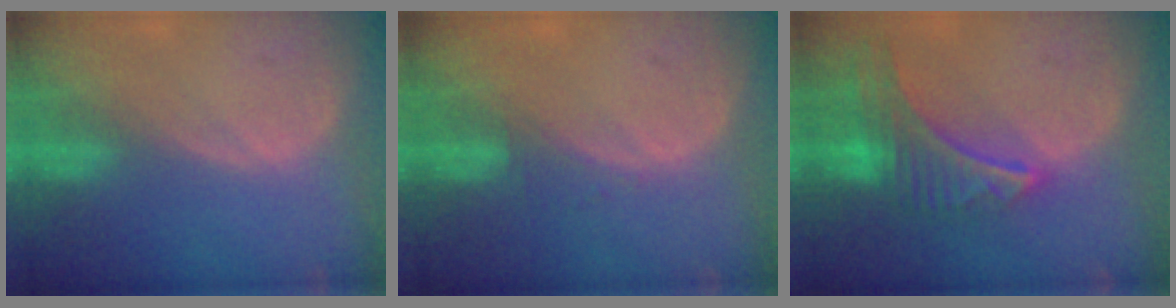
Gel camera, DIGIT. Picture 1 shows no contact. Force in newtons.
{"total": 1.2, "press": 1.1, "slide": 0.4}
{"total": 9.2, "press": 8.1, "slide": 4.4}